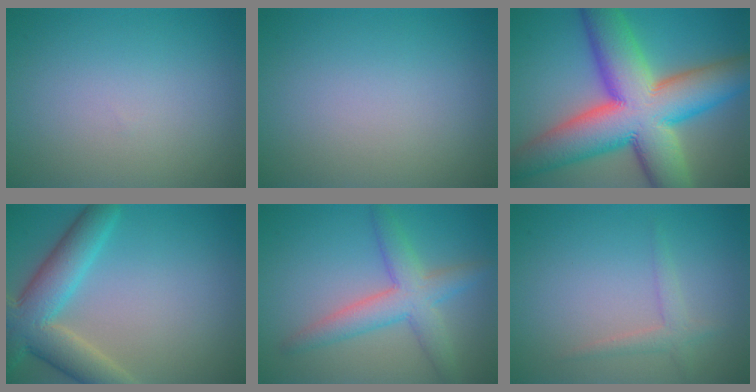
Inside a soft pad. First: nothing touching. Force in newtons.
{"total": 0.0}
{"total": 15.7, "press": 15.7, "slide": 0.4}
{"total": 7.0, "press": 7.0, "slide": 0.4}
{"total": 4.6, "press": 4.6, "slide": 0.1}
{"total": 1.6, "press": 1.6, "slide": 0.1}